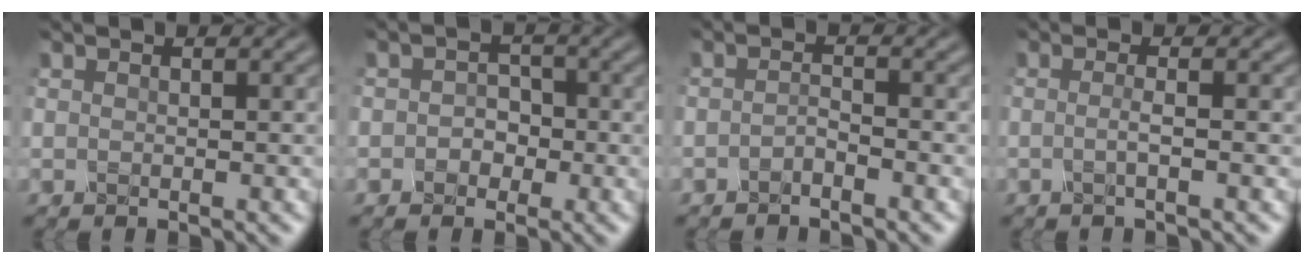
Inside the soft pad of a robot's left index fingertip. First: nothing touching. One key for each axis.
{"total": 2.2, "fx": -1.0, "fy": 1.8, "fz": 0.9, "tx": -0.010, "ty": 0.003, "tz": -0.027}
{"total": 1.6, "fx": -1.5, "fy": 0.2, "fz": 0.3, "tx": -0.010, "ty": 0.000, "tz": -0.032}
{"total": 1.5, "fx": -1.0, "fy": 0.2, "fz": 1.1, "tx": -0.018, "ty": 0.001, "tz": -0.026}